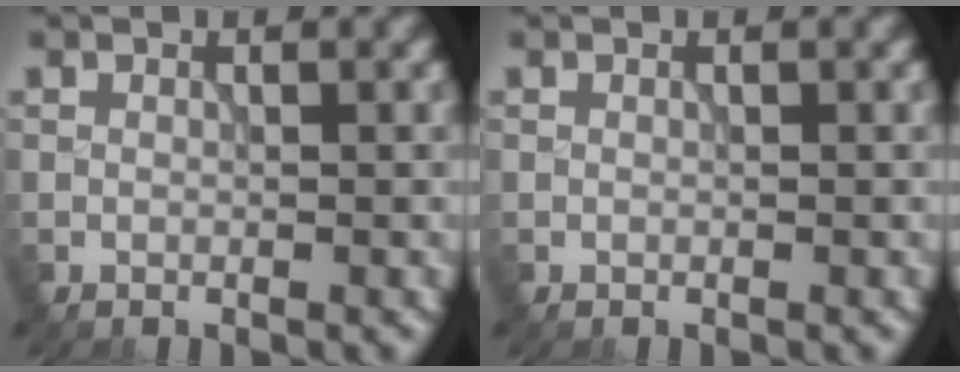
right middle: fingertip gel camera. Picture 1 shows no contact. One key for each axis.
{"total": 0.0}